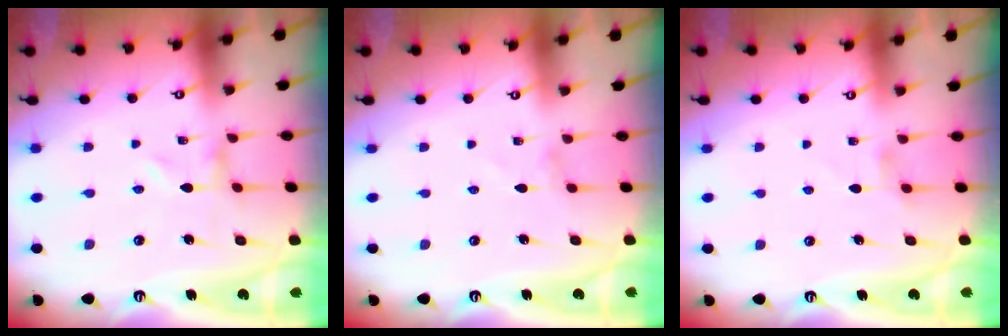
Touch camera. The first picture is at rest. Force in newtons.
{"total": 0.0}
{"total": 2.7, "press": 2.7, "slide": 0.3}